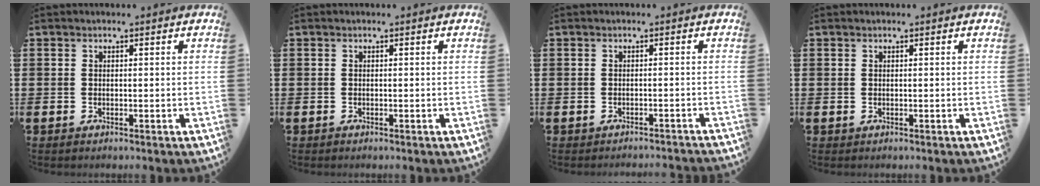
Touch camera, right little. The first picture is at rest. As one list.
[{"total": 0.0}, {"total": 1.0, "force": [-1.0, -0.2, 0.0], "torque": [0.000, 0.002, -0.020]}, {"total": 0.0}]